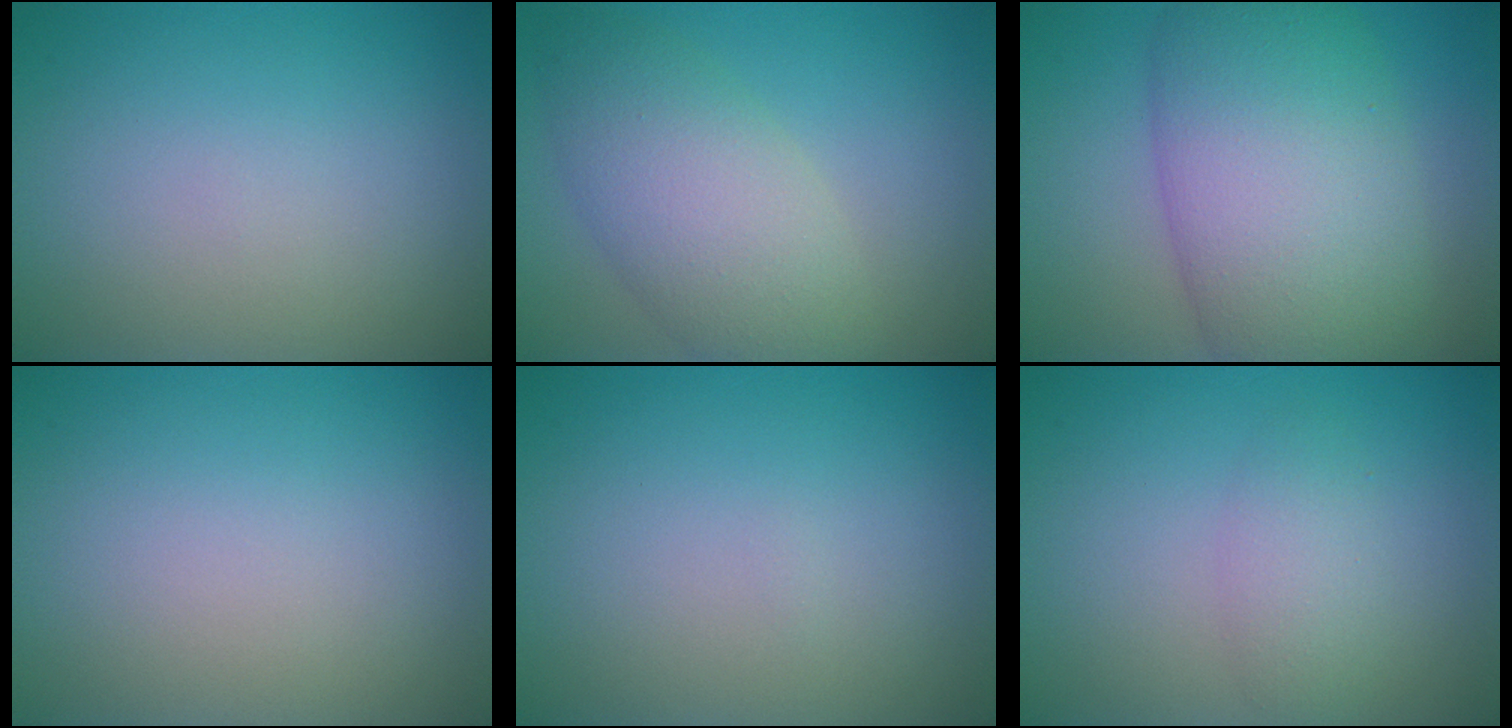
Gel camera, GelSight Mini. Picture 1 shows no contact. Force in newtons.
{"total": 6.4, "press": 6.3, "slide": 0.5}
{"total": 11.6, "press": 11.6, "slide": 0.8}
{"total": 0.0}
{"total": 0.0}
{"total": 2.2, "press": 2.2, "slide": 0.0}